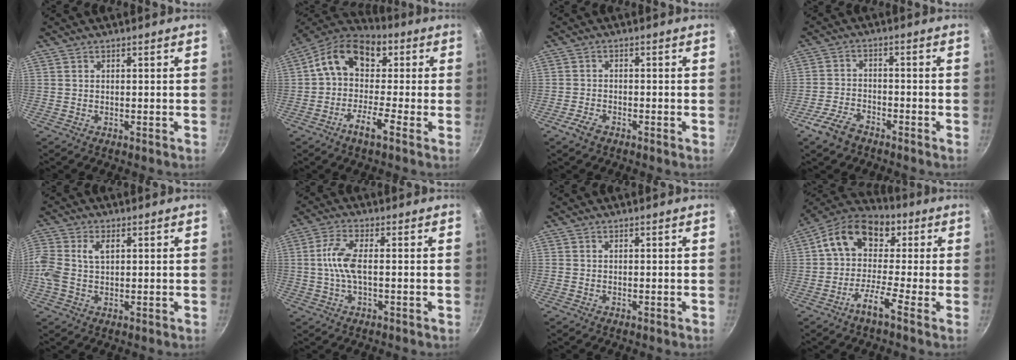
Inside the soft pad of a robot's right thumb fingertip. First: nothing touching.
{"total": 12.9, "force": [0.1, 8.3, 9.9], "torque": [-0.146, 0.043, -0.021]}
{"total": 2.9, "force": [-2.0, 1.2, 1.8], "torque": [-0.041, 0.015, -0.042]}
{"total": 6.0, "force": [-4.2, 2.8, 3.2], "torque": [-0.065, 0.031, -0.085]}
{"total": 6.7, "force": [0.9, 4.1, 5.2], "torque": [-0.113, 0.014, 0.011]}
{"total": 6.1, "force": [-0.2, 2.1, 5.8], "torque": [-0.135, 0.011, -0.011]}
{"total": 0.0}
{"total": 12.5, "force": [0.2, 8.0, 9.5], "torque": [-0.143, 0.046, -0.022]}